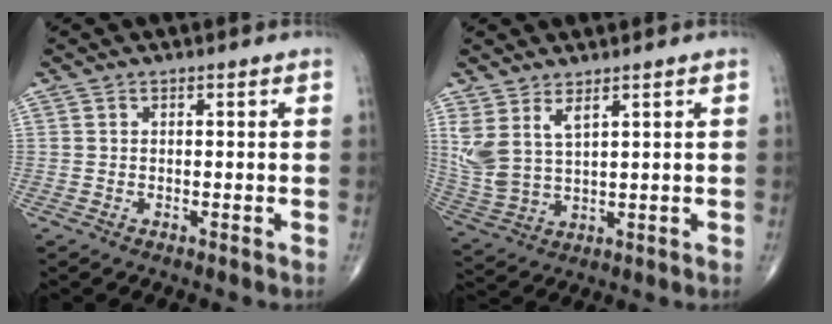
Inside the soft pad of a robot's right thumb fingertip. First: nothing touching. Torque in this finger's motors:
{"motor_torque": [0.15, 0.11, 0.70, 0.61, 0.07]}